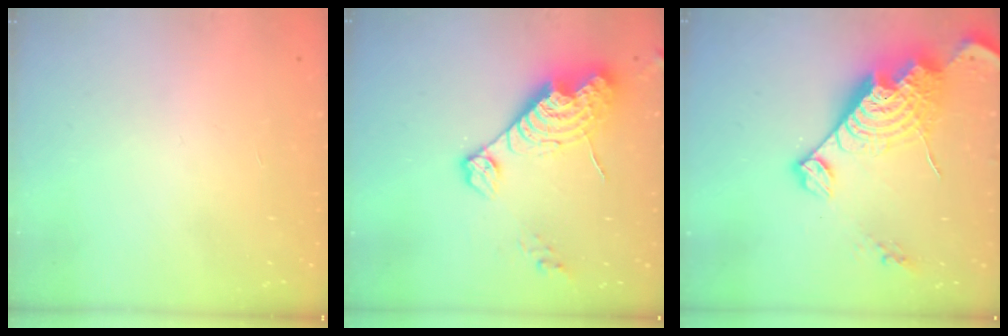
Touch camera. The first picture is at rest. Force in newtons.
{"total": 15.4, "press": 15.4, "slide": 1.4}
{"total": 21.5, "press": 21.4, "slide": 2.0}